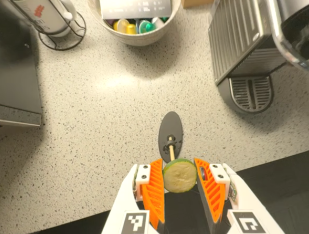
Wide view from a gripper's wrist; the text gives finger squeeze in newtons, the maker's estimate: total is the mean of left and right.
{"total": 10.7, "left": 11.6, "right": 9.8}